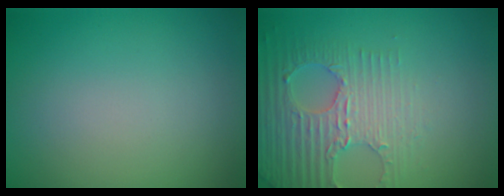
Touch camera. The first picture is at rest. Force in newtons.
{"total": 3.5, "press": 3.5, "slide": 0.6}